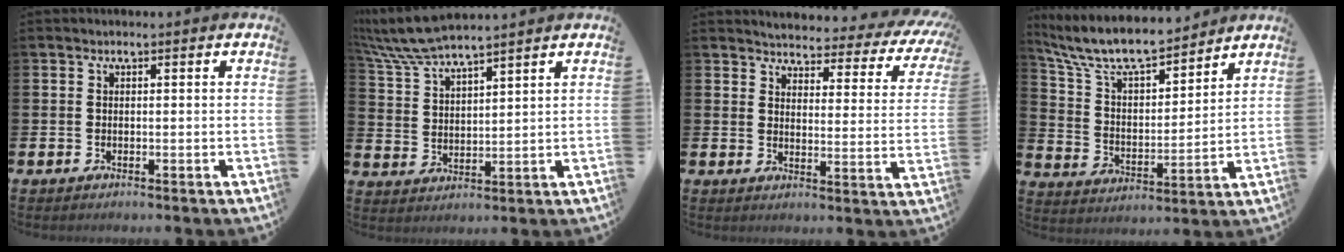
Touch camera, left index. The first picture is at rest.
{"total": 6.8, "force": [6.4, 0.4, 2.3], "torque": [-0.074, -0.026, 0.116]}
{"total": 3.2, "force": [2.9, 0.9, 0.6], "torque": [-0.031, -0.035, 0.042]}
{"total": 9.7, "force": [8.8, 2.2, 3.4], "torque": [-0.111, -0.053, 0.155]}